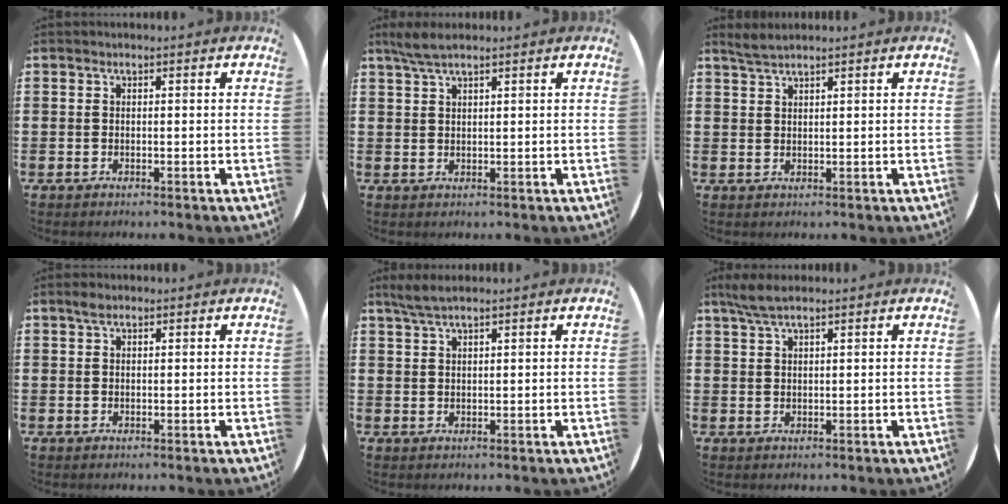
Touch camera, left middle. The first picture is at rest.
{"total": 3.1, "force": [2.3, 0.5, 2.0], "torque": [-0.042, 0.005, 0.041]}
{"total": 1.8, "force": [1.7, 0.0, 0.6], "torque": [-0.013, 0.001, 0.032]}
{"total": 1.1, "force": [0.8, 0.6, 0.6], "torque": [-0.005, 0.003, 0.012]}
{"total": 2.5, "force": [2.0, 0.2, 1.5], "torque": [-0.031, 0.003, 0.037]}
{"total": 3.4, "force": [2.5, 0.6, 2.1], "torque": [-0.047, 0.005, 0.046]}